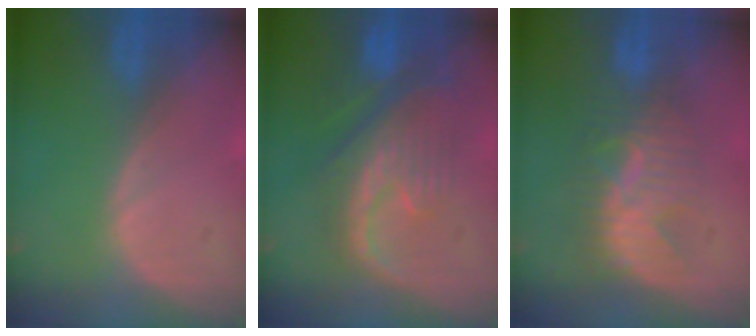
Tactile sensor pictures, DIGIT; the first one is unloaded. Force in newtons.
{"total": 9.4, "press": 9.0, "slide": 2.7}
{"total": 7.7, "press": 7.3, "slide": 2.3}